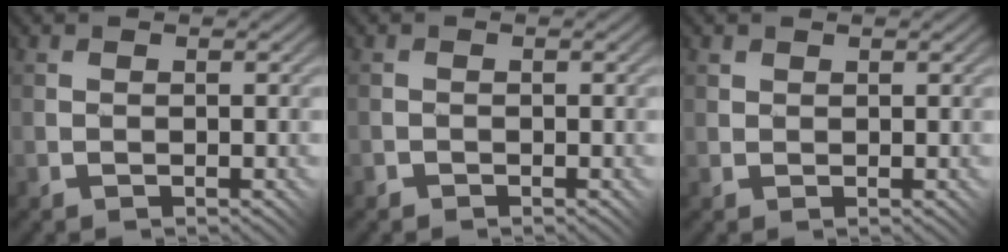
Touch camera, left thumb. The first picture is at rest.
{"total": 0.7, "force": [-0.4, 0.4, -0.4], "torque": [0.010, 0.000, -0.009]}
{"total": 1.3, "force": [0.9, 0.8, -0.1], "torque": [-0.003, 0.000, 0.016]}